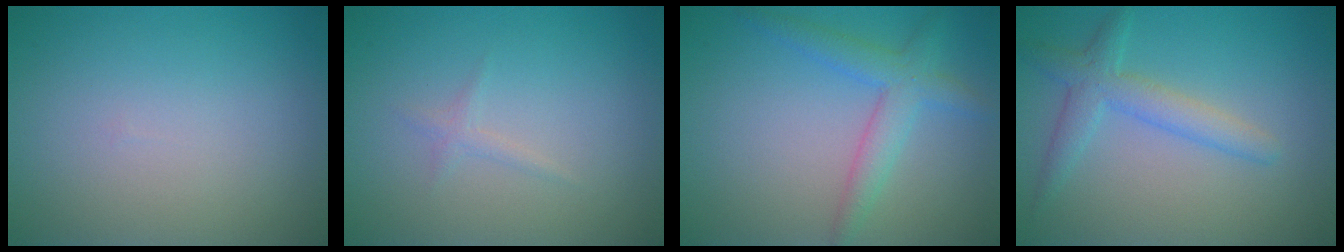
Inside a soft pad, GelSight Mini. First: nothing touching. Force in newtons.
{"total": 0.8, "press": 0.8, "slide": 0.0}
{"total": 3.2, "press": 3.2, "slide": 0.1}
{"total": 2.1, "press": 2.1, "slide": 0.1}